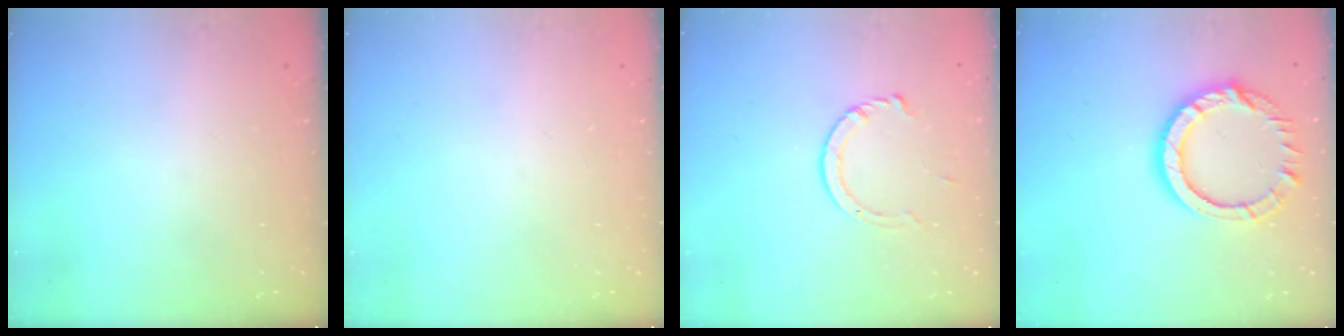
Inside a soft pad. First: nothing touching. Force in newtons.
{"total": 0.0}
{"total": 3.9, "press": 3.9, "slide": 0.4}
{"total": 12.8, "press": 12.7, "slide": 1.4}